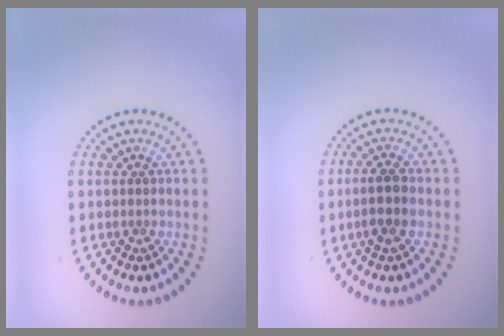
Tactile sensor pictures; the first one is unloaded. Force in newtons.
{"total": 2.6, "press": 2.4, "slide": 0.9}